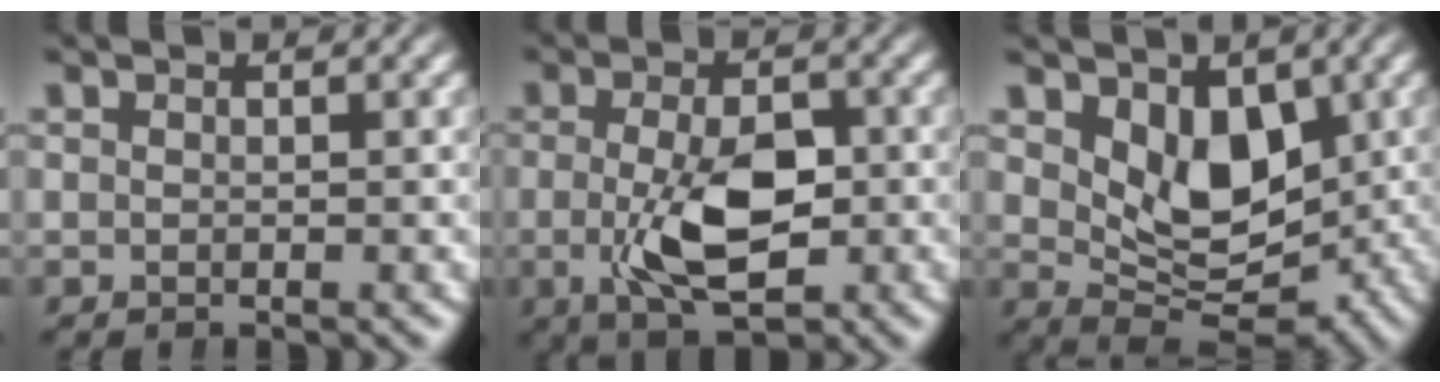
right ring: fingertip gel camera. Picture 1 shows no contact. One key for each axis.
{"total": 6.9, "fx": -1.1, "fy": 3.3, "fz": 5.9, "tx": -0.111, "ty": -0.022, "tz": -0.011}
{"total": 7.1, "fx": 0.6, "fy": 4.5, "fz": 5.5, "tx": -0.096, "ty": -0.038, "tz": 0.025}